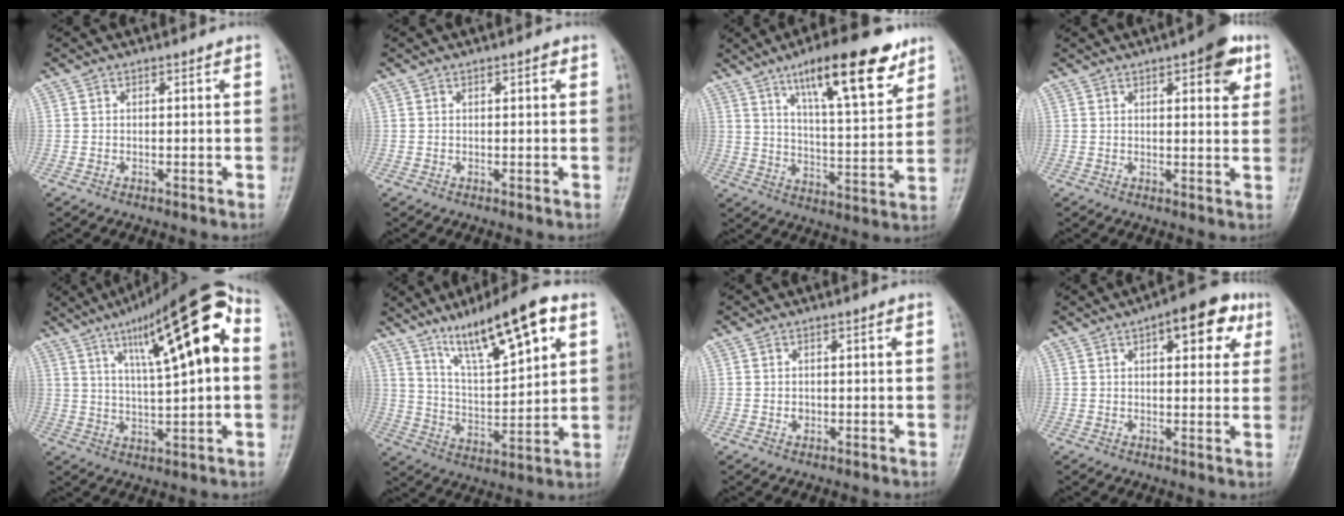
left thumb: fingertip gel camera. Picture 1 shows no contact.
{"total": 1.1, "force": [0.5, 0.3, 0.9], "torque": [-0.012, 0.001, 0.006]}
{"total": 18.3, "force": [11.0, 5.1, 13.7], "torque": [-0.183, -0.050, 0.177]}
{"total": 7.4, "force": [3.7, 2.6, 5.9], "torque": [-0.057, -0.011, 0.040]}
{"total": 19.9, "force": [5.9, 4.9, 18.4], "torque": [-0.268, 0.020, 0.088]}
{"total": 17.1, "force": [9.4, 4.4, 13.6], "torque": [-0.206, -0.034, 0.168]}
{"total": 1.3, "force": [-0.2, 1.1, 0.7], "torque": [-0.006, 0.004, -0.001]}
{"total": 11.0, "force": [4.9, 4.9, 8.6], "torque": [-0.073, -0.001, 0.055]}